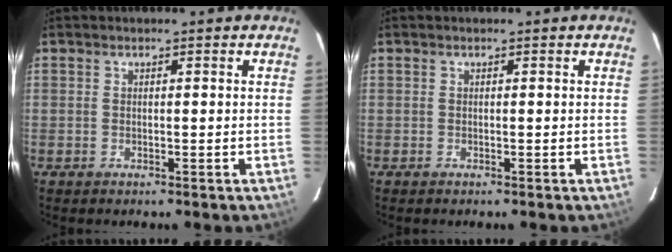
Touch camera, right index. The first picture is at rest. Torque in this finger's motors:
{"motor_torque": [0.20, 0.11, -0.02, 0.00]}